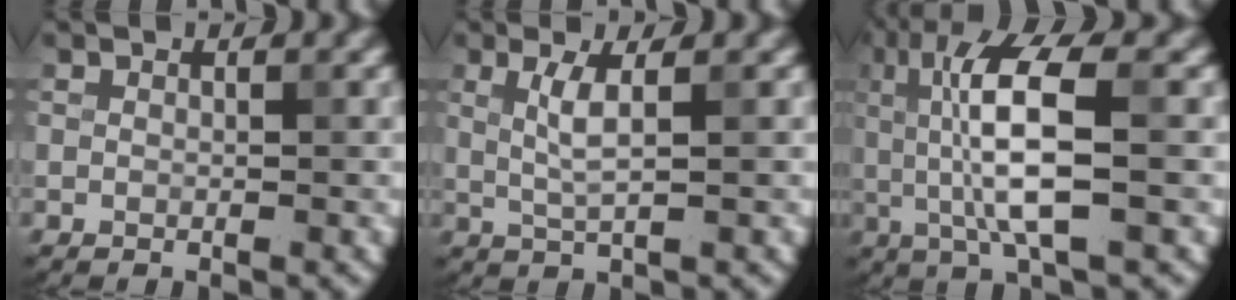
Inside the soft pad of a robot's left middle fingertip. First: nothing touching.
{"total": 2.5, "force": [0.7, 0.5, 2.3], "torque": [-0.051, -0.003, 0.016]}
{"total": 7.7, "force": [0.5, 1.9, 7.4], "torque": [-0.144, 0.004, 0.011]}